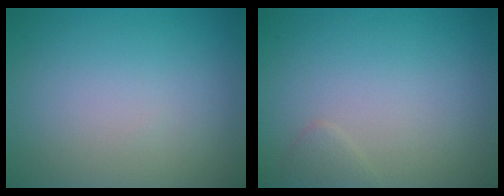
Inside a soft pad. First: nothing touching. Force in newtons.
{"total": 0.9, "press": 0.9, "slide": 0.0}